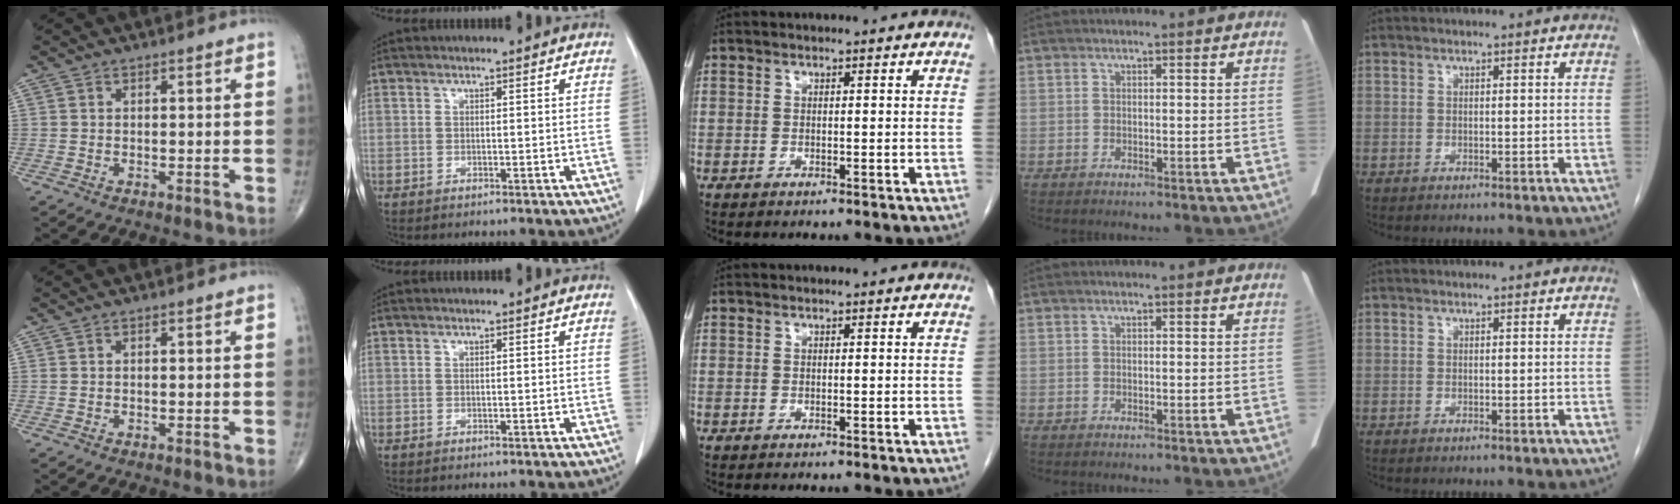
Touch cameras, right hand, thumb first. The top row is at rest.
{}